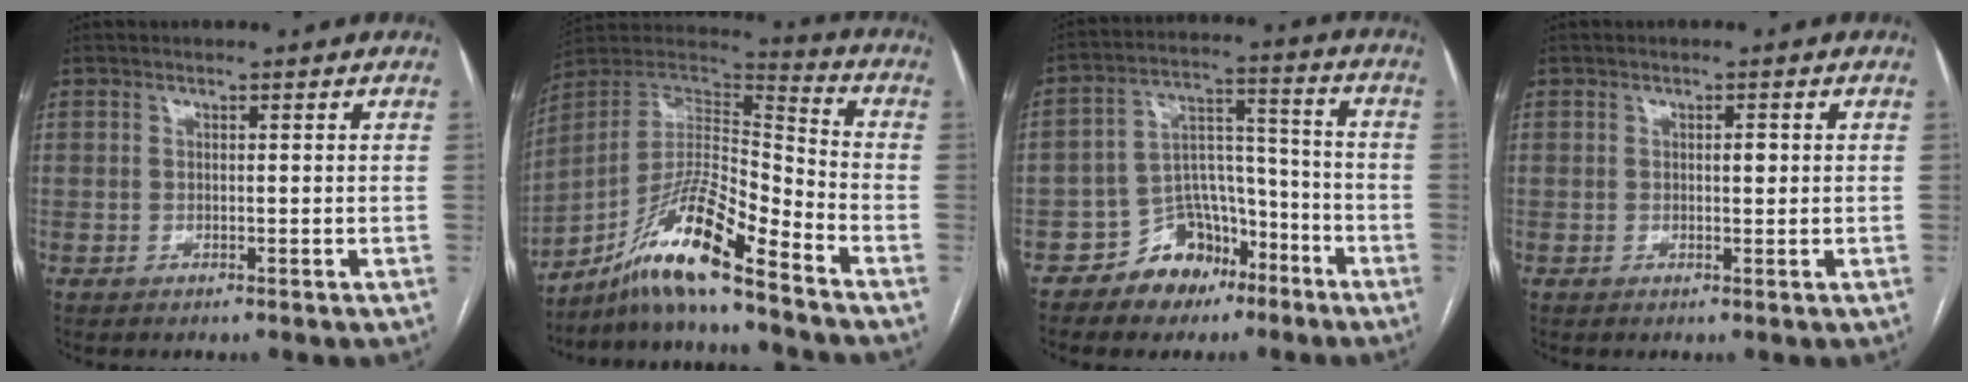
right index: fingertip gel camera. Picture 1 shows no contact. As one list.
[{"total": 14.7, "force": [-10.7, 0.8, 10.0], "torque": [-0.183, 0.012, -0.189]}, {"total": 10.4, "force": [-6.5, 7.0, 4.1], "torque": [-0.066, 0.041, -0.100]}, {"total": 1.2, "force": [0.2, 0.5, 1.1], "torque": [-0.016, 0.002, 0.004]}]